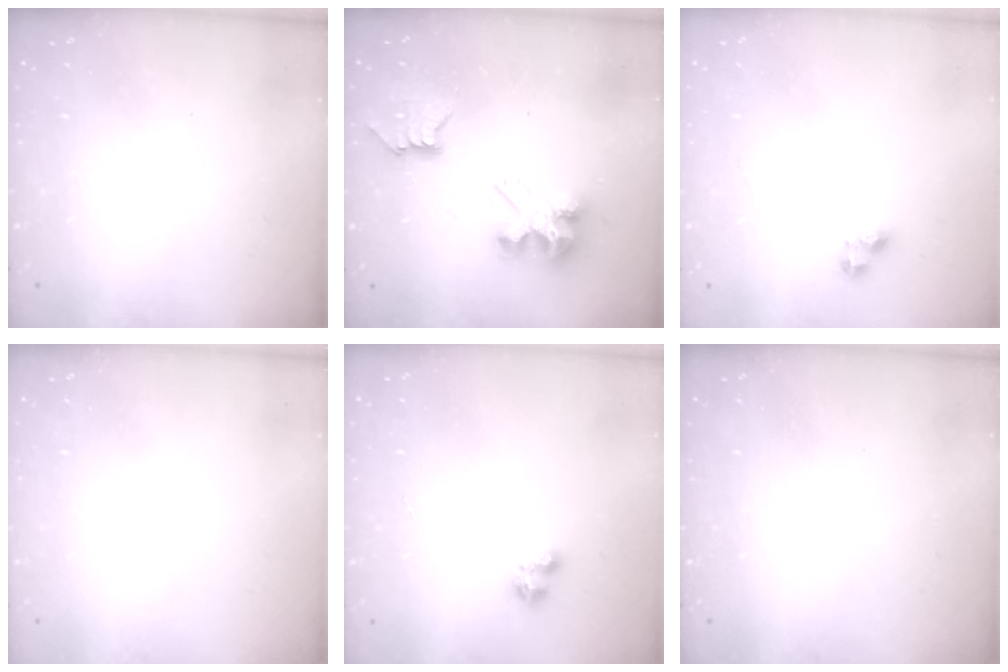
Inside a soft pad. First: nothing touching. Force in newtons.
{"total": 7.6, "press": 7.6, "slide": 0.2}
{"total": 3.3, "press": 3.3, "slide": 0.4}
{"total": 0.0}
{"total": 2.8, "press": 2.8, "slide": 0.5}
{"total": 0.0}